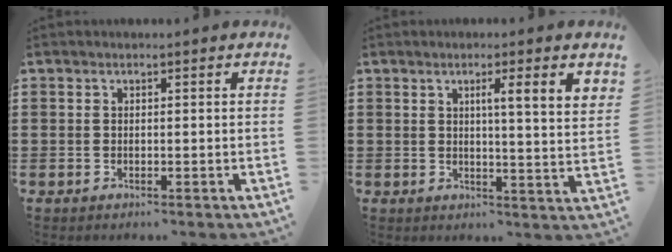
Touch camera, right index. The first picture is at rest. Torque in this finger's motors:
{"motor_torque": [0.26, 0.30, 0.21, 0.06]}